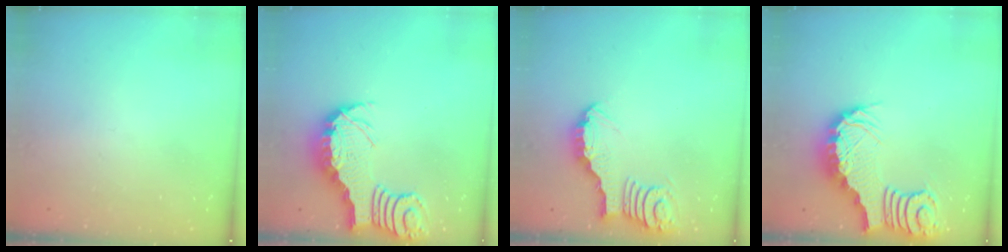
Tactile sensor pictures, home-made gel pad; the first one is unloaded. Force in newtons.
{"total": 3.3, "press": 3.2, "slide": 0.5}
{"total": 4.3, "press": 4.3, "slide": 0.5}
{"total": 3.1, "press": 3.0, "slide": 0.7}